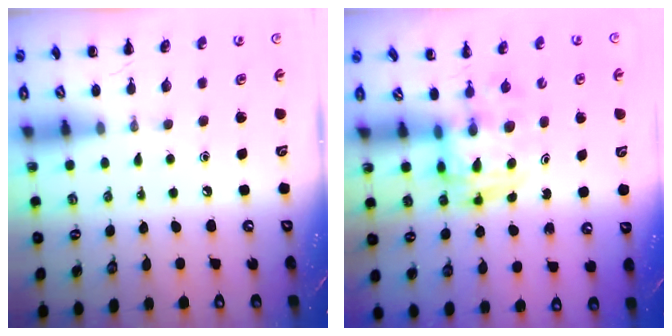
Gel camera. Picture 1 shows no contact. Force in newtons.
{"total": 3.6, "press": 3.6, "slide": 0.6}